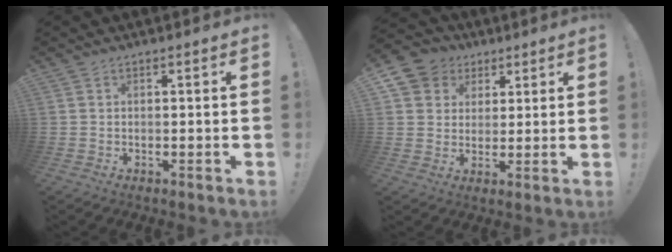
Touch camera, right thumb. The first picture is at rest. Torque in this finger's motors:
{"motor_torque": [-0.37, 0.51, 0.09, -0.02, 0.19]}